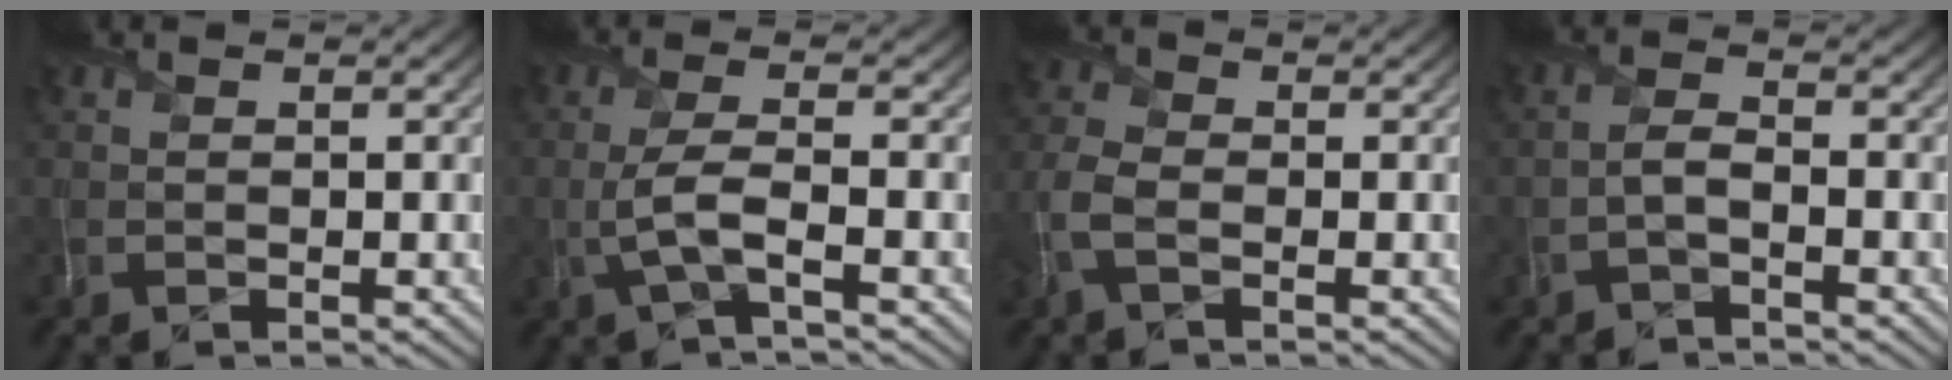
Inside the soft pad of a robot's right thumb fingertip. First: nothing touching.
{"total": 3.9, "force": [-1.1, 0.7, 3.7], "torque": [-0.077, 0.010, -0.032]}
{"total": 4.7, "force": [-1.5, 2.5, 3.6], "torque": [-0.101, -0.004, -0.043]}
{"total": 1.7, "force": [-1.0, 0.3, 1.3], "torque": [-0.029, 0.007, -0.029]}